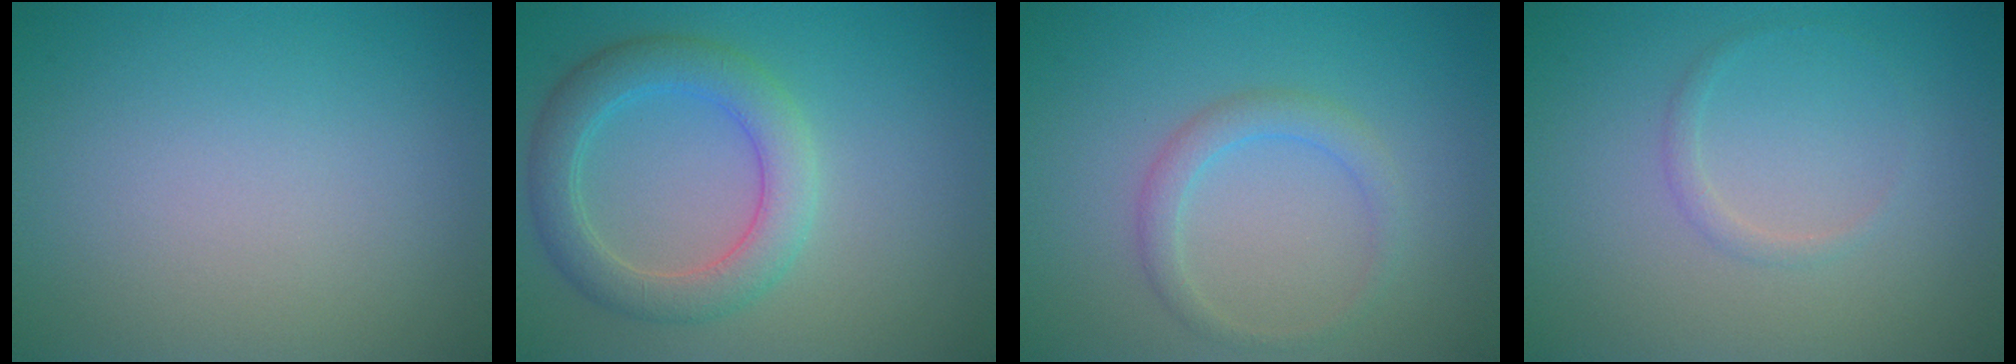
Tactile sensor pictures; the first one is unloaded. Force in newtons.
{"total": 4.6, "press": 4.6, "slide": 0.3}
{"total": 2.0, "press": 2.0, "slide": 0.1}
{"total": 1.0, "press": 1.0, "slide": 0.1}